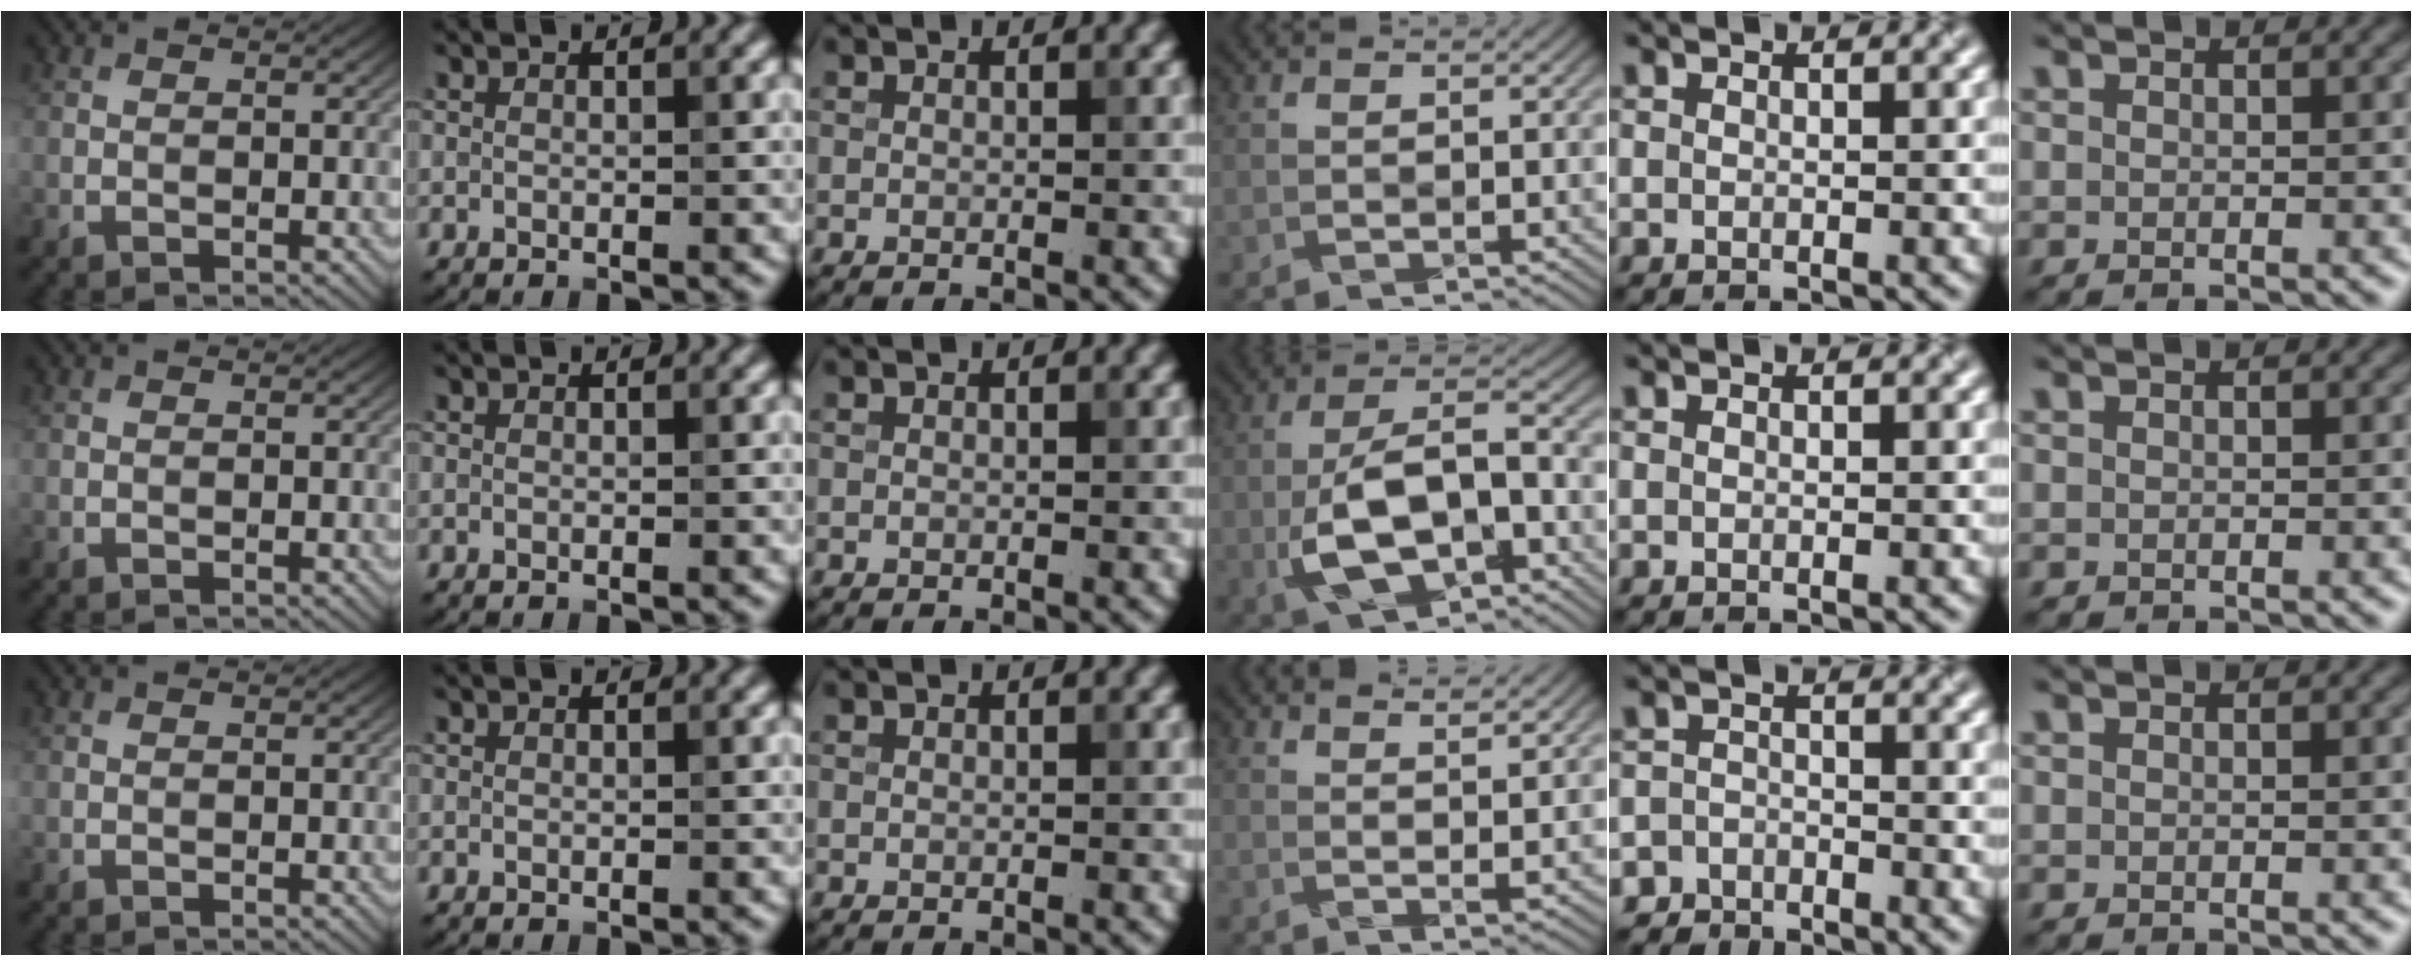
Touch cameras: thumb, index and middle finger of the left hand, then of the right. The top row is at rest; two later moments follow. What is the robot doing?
{"motion": "fold", "object": "cloth"}